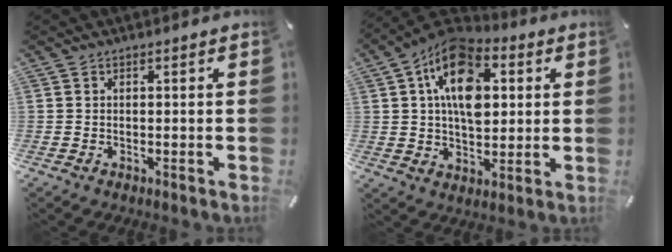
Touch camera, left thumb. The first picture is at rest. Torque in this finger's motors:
{"motor_torque": [2.32, 2.32, 1.46, -1.30, 0.73]}